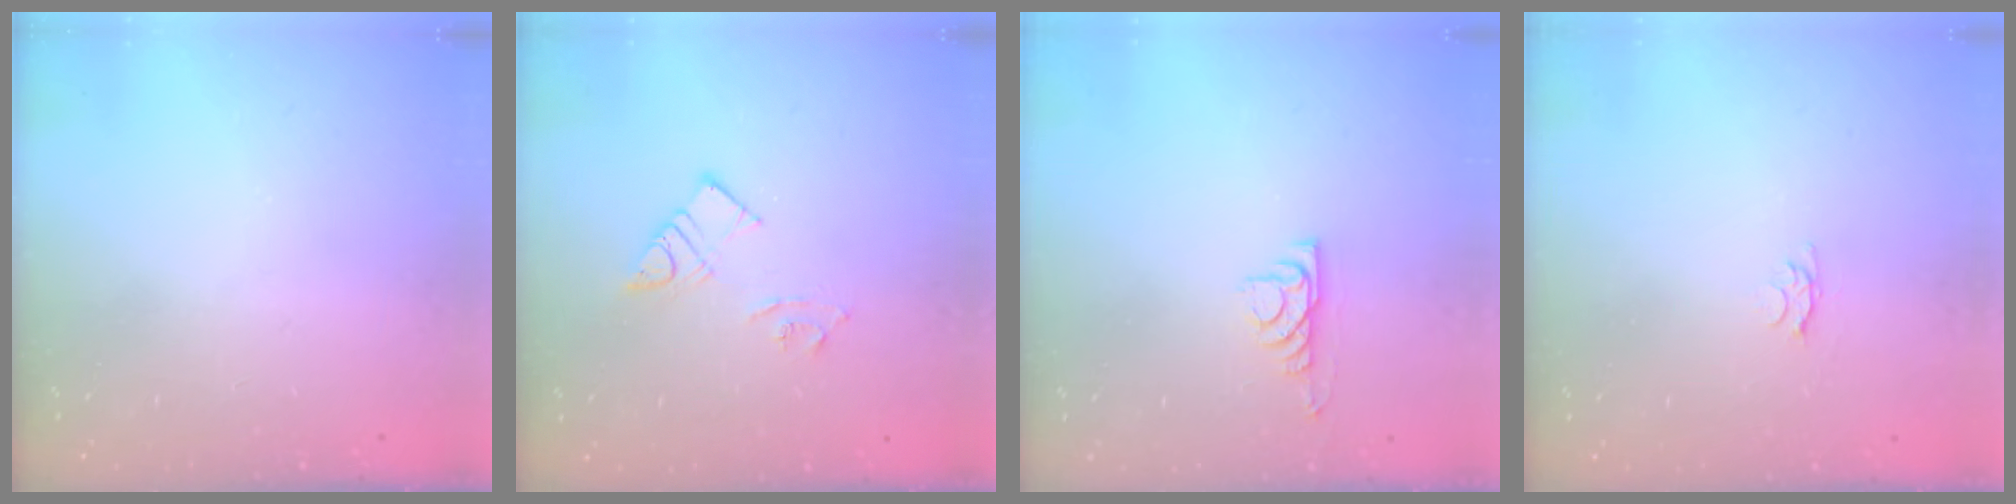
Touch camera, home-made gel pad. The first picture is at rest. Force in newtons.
{"total": 7.1, "press": 7.1, "slide": 0.6}
{"total": 5.0, "press": 4.9, "slide": 0.7}
{"total": 3.3, "press": 3.2, "slide": 0.5}